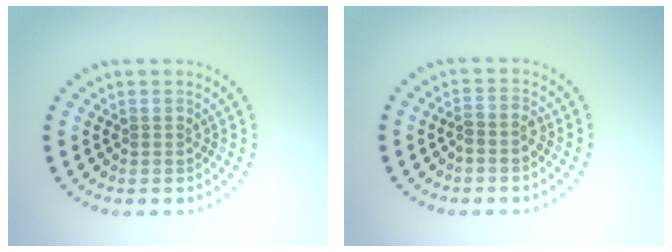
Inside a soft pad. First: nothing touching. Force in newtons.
{"total": 1.5, "press": 1.1, "slide": 0.9}